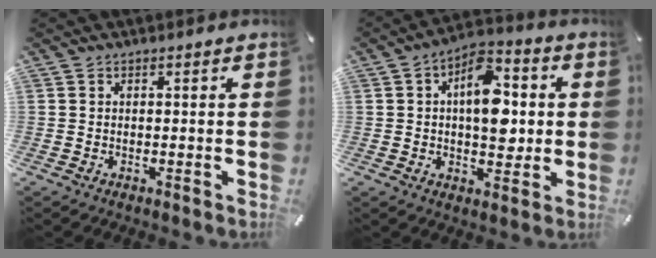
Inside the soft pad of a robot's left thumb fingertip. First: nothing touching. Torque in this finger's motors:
{"motor_torque": [1.91, 2.08, 1.02, -0.88, 0.40]}